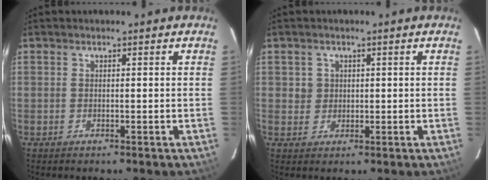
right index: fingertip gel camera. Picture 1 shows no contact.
{"total": 2.3, "force": [0.5, 2.3, 0.1], "torque": [0.008, 0.011, 0.007]}